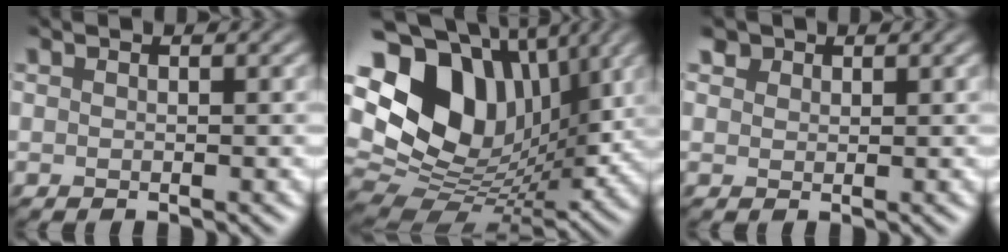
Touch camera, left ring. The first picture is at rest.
{"total": 16.0, "force": [3.1, 11.4, 10.8], "torque": [-0.228, 0.005, 0.061]}
{"total": 1.6, "force": [0.9, 1.2, 0.5], "torque": [-0.017, -0.009, 0.021]}